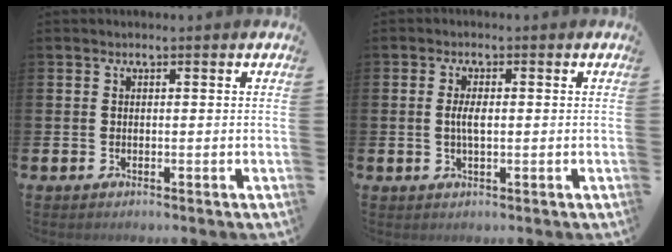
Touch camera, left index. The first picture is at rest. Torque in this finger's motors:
{"motor_torque": [0.58, 0.00, 0.09, 0.10]}